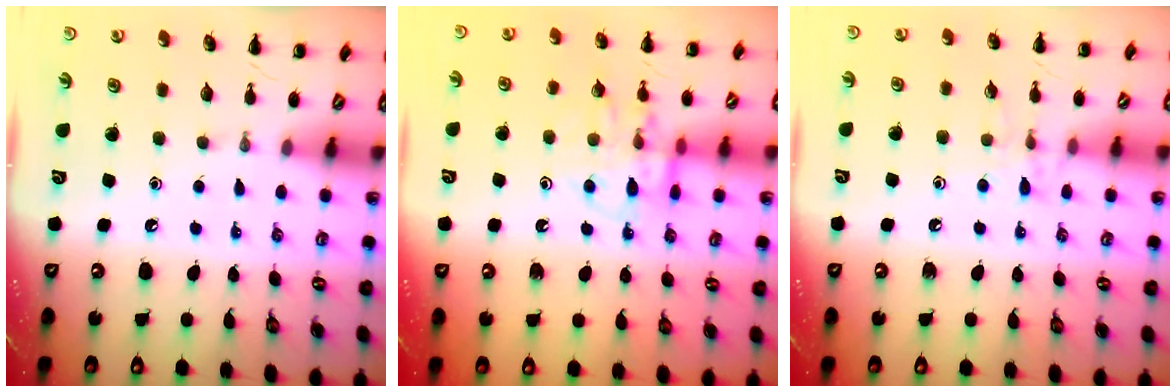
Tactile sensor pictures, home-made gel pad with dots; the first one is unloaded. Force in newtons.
{"total": 12.0, "press": 11.9, "slide": 1.4}
{"total": 7.0, "press": 6.9, "slide": 1.4}